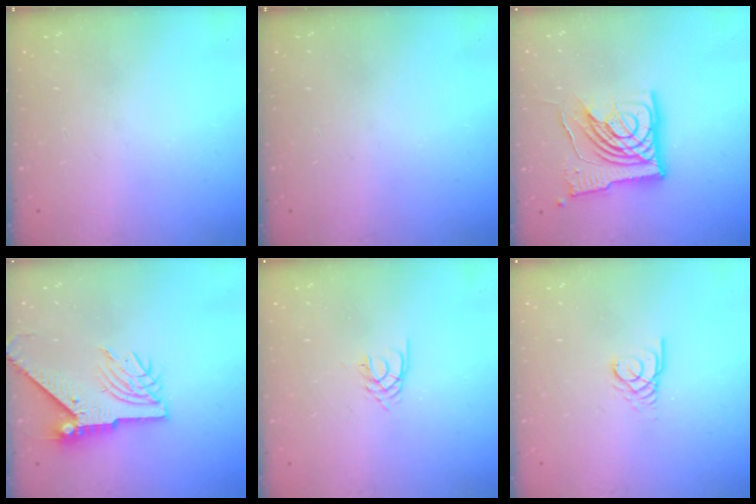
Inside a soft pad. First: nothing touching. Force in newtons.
{"total": 0.0}
{"total": 15.6, "press": 15.5, "slide": 1.6}
{"total": 8.7, "press": 8.6, "slide": 1.2}
{"total": 1.9, "press": 1.9, "slide": 0.2}
{"total": 2.7, "press": 2.7, "slide": 0.1}